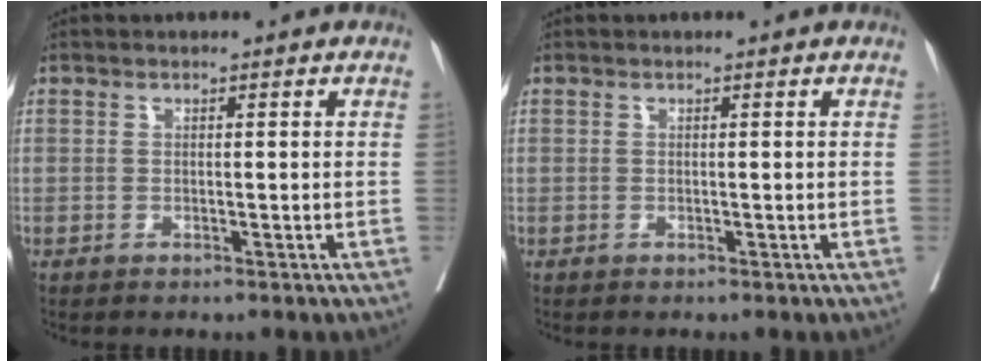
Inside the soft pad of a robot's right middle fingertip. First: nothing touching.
{"total": 0.0}